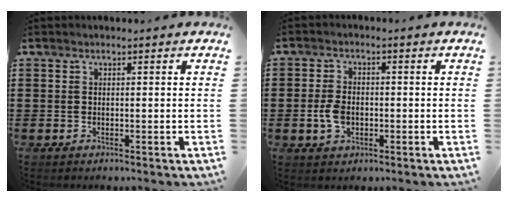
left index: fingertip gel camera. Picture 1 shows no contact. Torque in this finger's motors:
{"motor_torque": [0.49, 0.36, 0.14, 0.05]}